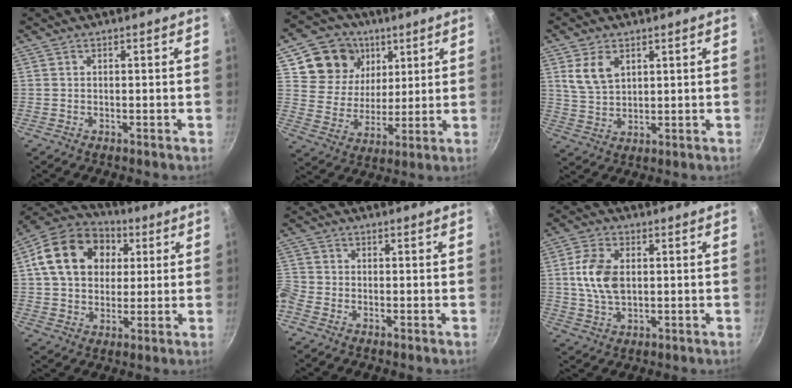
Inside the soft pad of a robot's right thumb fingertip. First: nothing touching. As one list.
[{"total": 14.2, "force": [6.5, 11.6, 4.9], "torque": [-0.052, -0.029, 0.115]}, {"total": 6.7, "force": [2.8, 4.3, 4.3], "torque": [-0.071, -0.012, 0.060]}, {"total": 18.4, "force": [4.5, 14.2, 10.9], "torque": [-0.167, 0.021, 0.065]}, {"total": 4.4, "force": [-2.5, 3.1, 1.9], "torque": [-0.053, 0.010, -0.066]}, {"total": 9.2, "force": [0.9, 5.9, 7.0], "torque": [-0.128, 0.005, 0.016]}]